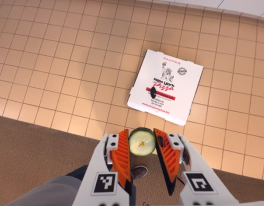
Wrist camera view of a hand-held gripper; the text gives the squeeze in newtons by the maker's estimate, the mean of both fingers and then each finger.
{"total": 8.1, "left": 8.2, "right": 8.0}